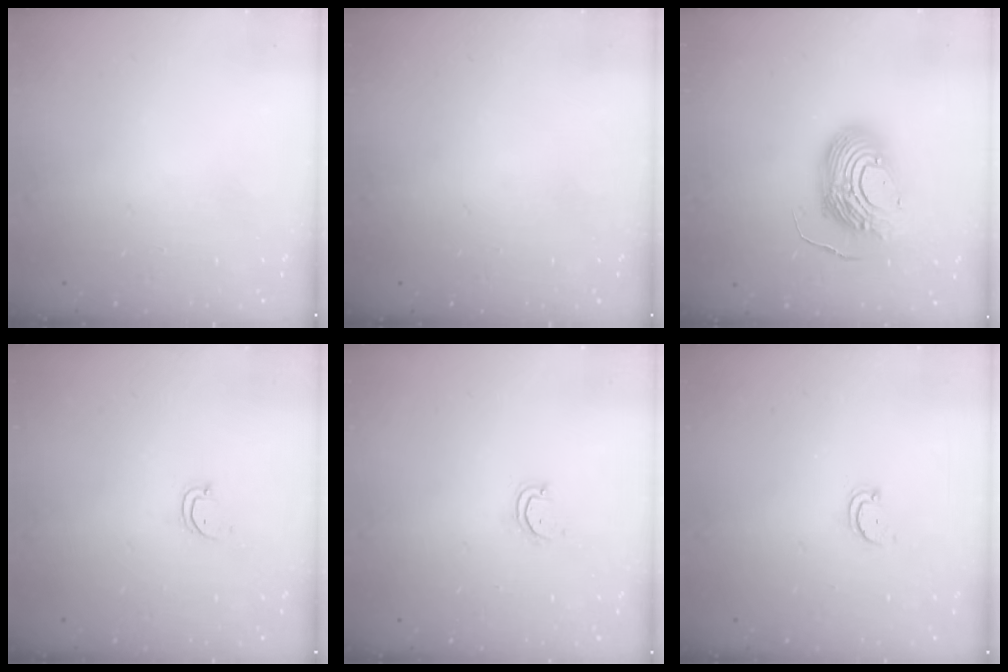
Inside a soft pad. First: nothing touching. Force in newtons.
{"total": 0.0}
{"total": 17.7, "press": 17.6, "slide": 1.6}
{"total": 2.6, "press": 2.6, "slide": 0.3}
{"total": 2.9, "press": 2.9, "slide": 0.3}
{"total": 2.5, "press": 2.4, "slide": 0.5}